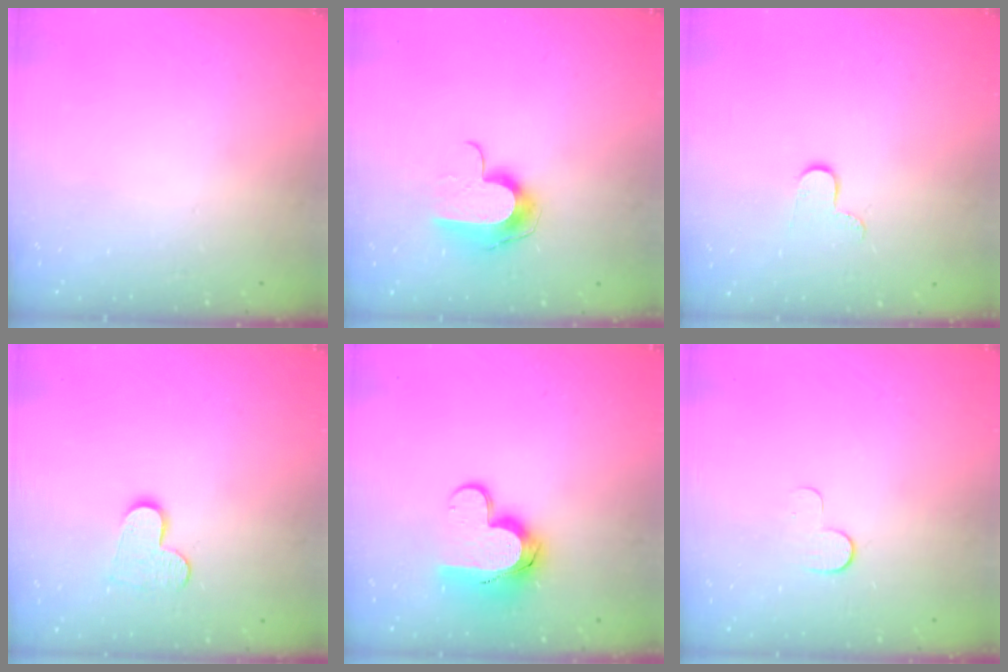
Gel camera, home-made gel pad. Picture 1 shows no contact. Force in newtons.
{"total": 9.9, "press": 9.9, "slide": 0.2}
{"total": 7.0, "press": 7.0, "slide": 0.6}
{"total": 8.9, "press": 8.9, "slide": 0.7}
{"total": 12.2, "press": 12.2, "slide": 1.0}
{"total": 7.6, "press": 7.5, "slide": 0.7}